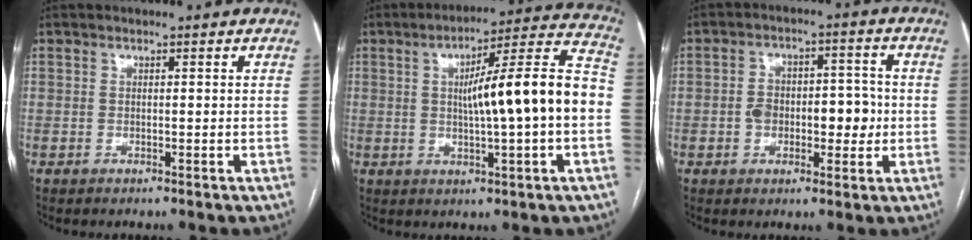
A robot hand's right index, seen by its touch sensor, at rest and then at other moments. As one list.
[{"total": 15.8, "force": [-1.8, -3.1, 15.4], "torque": [-0.228, 0.007, -0.043]}, {"total": 8.2, "force": [-0.9, 4.6, 6.7], "torque": [-0.097, 0.029, -0.008]}]